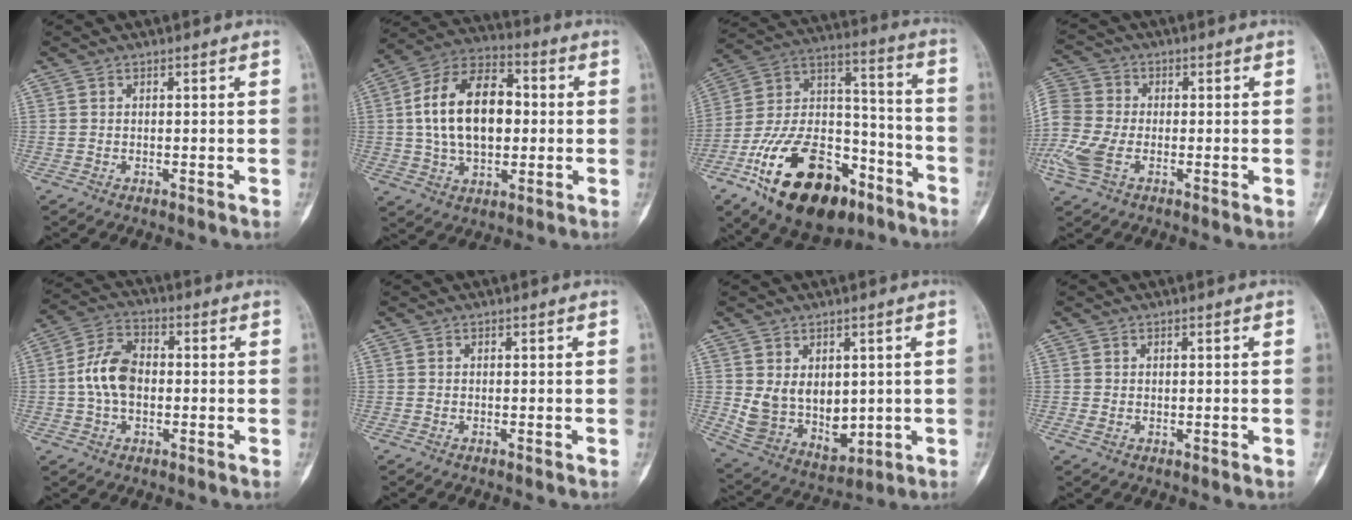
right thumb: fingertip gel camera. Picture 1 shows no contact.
{"total": 18.1, "force": [1.3, 11.0, 14.3], "torque": [-0.231, 0.023, 0.020]}
{"total": 26.7, "force": [-14.7, 14.3, 17.0], "torque": [-0.313, 0.076, -0.248]}
{"total": 11.1, "force": [-2.8, 7.6, 7.6], "torque": [-0.200, 0.006, -0.060]}
{"total": 9.1, "force": [-0.4, 5.9, 6.9], "torque": [-0.126, 0.022, -0.015]}
{"total": 0.0}
{"total": 11.5, "force": [1.4, 8.4, 7.7], "torque": [-0.101, -0.021, 0.059]}
{"total": 0.9, "force": [0.2, 0.7, 0.5], "torque": [-0.010, 0.003, 0.008]}